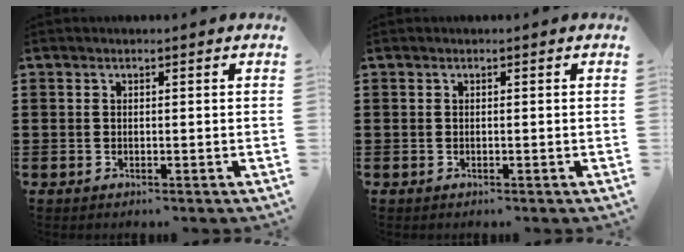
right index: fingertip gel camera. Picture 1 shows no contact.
{"total": 0.0}